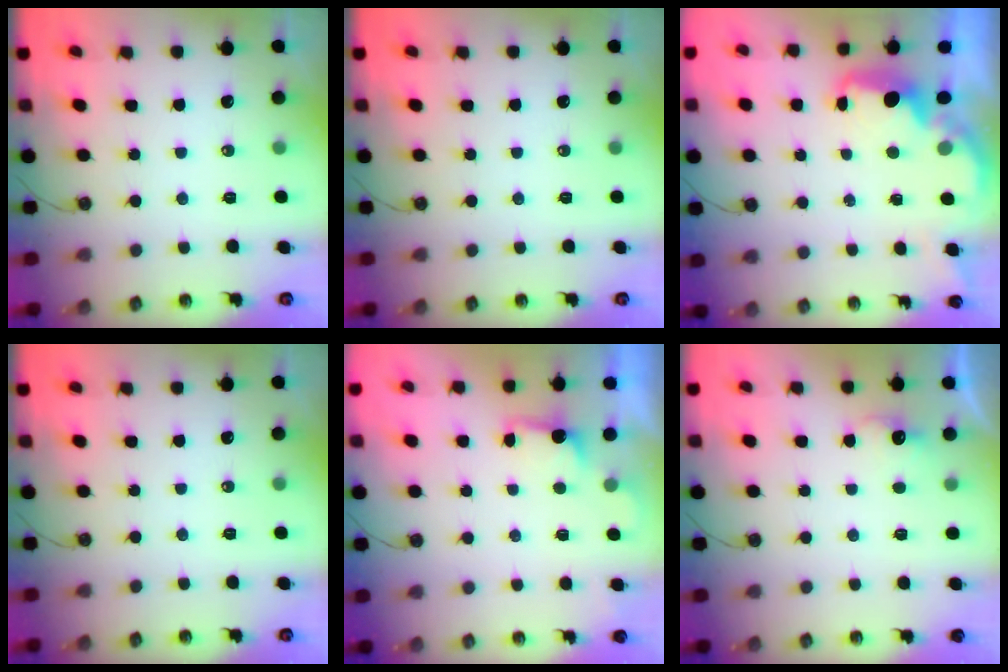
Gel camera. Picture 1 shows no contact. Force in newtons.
{"total": 0.0}
{"total": 2.4, "press": 2.2, "slide": 0.8}
{"total": 0.0}
{"total": 1.1, "press": 0.7, "slide": 0.8}
{"total": 3.9, "press": 3.9, "slide": 0.8}